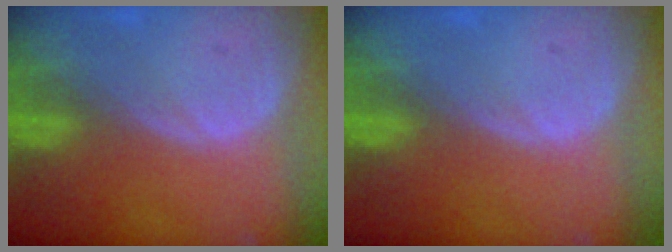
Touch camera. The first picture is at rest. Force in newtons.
{"total": 0.0}